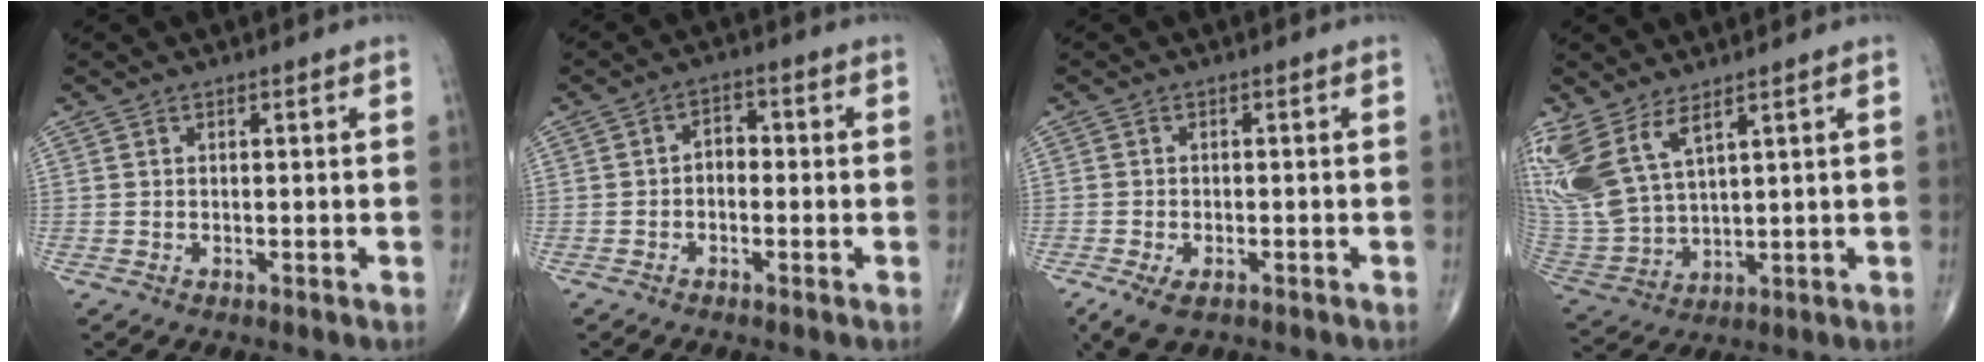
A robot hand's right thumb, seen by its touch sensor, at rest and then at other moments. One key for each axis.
{"total": 3.4, "fx": -0.5, "fy": 2.3, "fz": 2.4, "tx": -0.024, "ty": 0.016, "tz": -0.017}
{"total": 4.9, "fx": -2.7, "fy": 2.4, "fz": 3.2, "tx": -0.066, "ty": -0.002, "tz": -0.045}
{"total": 14.2, "fx": 7.9, "fy": 6.4, "fz": 9.9, "tx": -0.230, "ty": -0.033, "tz": 0.179}